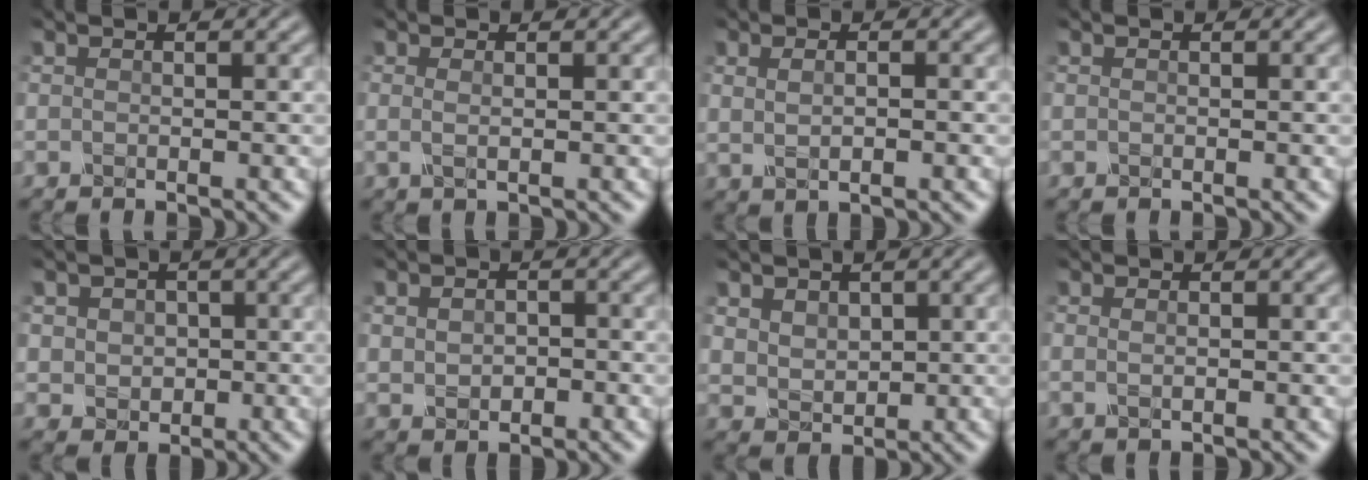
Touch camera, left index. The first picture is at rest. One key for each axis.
{"total": 0.9, "fx": 0.2, "fy": 0.3, "fz": 0.9, "tx": -0.017, "ty": -0.001, "tz": 0.001}
{"total": 2.9, "fx": 0.8, "fy": 1.5, "fz": 2.4, "tx": -0.035, "ty": 0.017, "tz": 0.005}
{"total": 0.0}
{"total": 3.1, "fx": 0.4, "fy": 2.7, "fz": 1.4, "tx": -0.027, "ty": 0.004, "tz": -0.001}
{"total": 2.2, "fx": -0.1, "fy": 1.7, "fz": 1.4, "tx": -0.024, "ty": -0.002, "tz": 0.001}
{"total": 2.7, "fx": 1.1, "fy": 2.1, "fz": 1.4, "tx": -0.035, "ty": -0.005, "tz": 0.020}
{"total": 0.7, "fx": 0.1, "fy": 0.3, "fz": 0.6, "tx": -0.013, "ty": 0.000, "tz": 0.003}